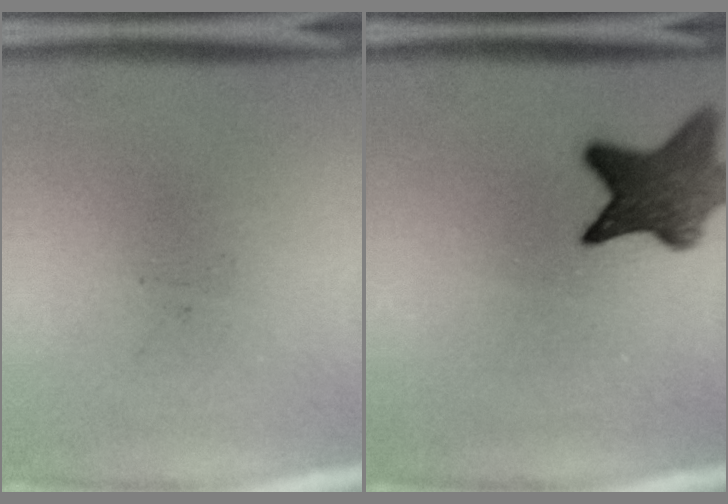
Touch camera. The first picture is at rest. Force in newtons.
{"total": 8.3}